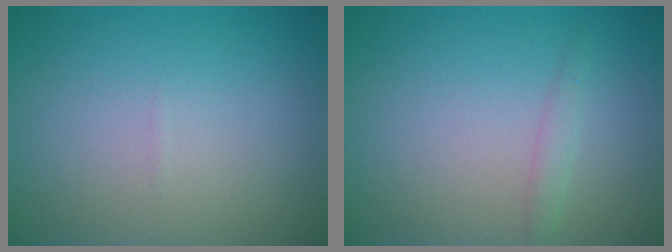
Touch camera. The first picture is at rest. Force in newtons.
{"total": 1.0, "press": 1.0, "slide": 0.0}